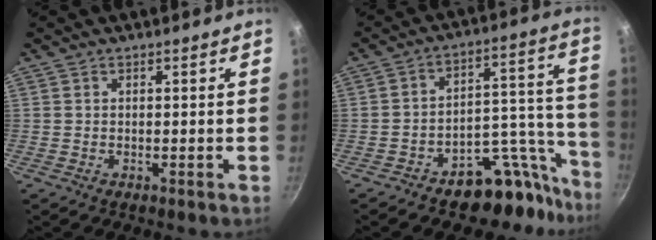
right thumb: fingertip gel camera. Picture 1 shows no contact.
{"total": 22.6, "force": [-13.4, 11.5, 14.2], "torque": [-0.102, 0.097, -0.186]}